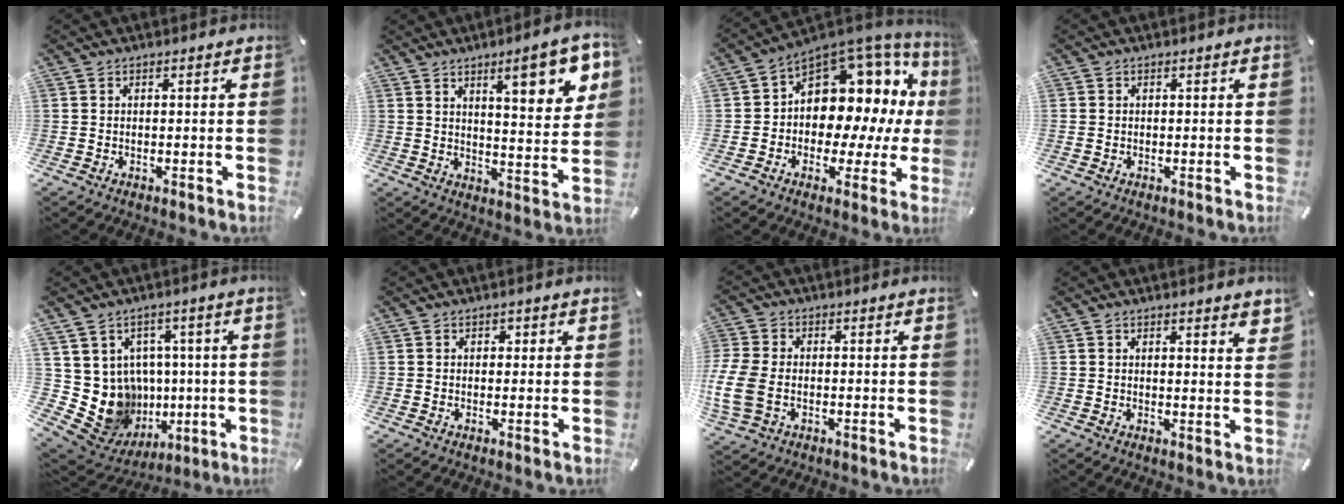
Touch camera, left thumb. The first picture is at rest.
{"total": 12.6, "force": [7.1, 3.8, 9.7], "torque": [-0.127, -0.036, 0.110]}
{"total": 12.0, "force": [3.8, 9.1, 6.9], "torque": [-0.087, -0.062, 0.065]}
{"total": 0.7, "force": [-0.1, 0.6, 0.3], "torque": [-0.003, 0.004, -0.003]}
{"total": 13.8, "force": [-1.7, 12.9, 4.7], "torque": [-0.089, -0.021, 0.008]}
{"total": 0.8, "force": [0.2, 0.8, 0.2], "torque": [0.004, 0.001, 0.001]}
{"total": 8.7, "force": [-1.4, 6.3, 5.9], "torque": [-0.133, 0.007, -0.021]}
{"total": 2.1, "force": [1.9, 0.1, 0.8], "torque": [-0.004, -0.013, 0.032]}